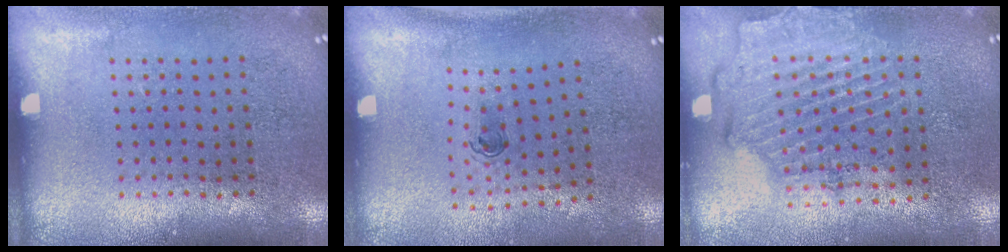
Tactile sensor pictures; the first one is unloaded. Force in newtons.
{"total": 0.6, "press": 0.3, "slide": 0.5}
{"total": 1.9, "press": 1.7, "slide": 0.7}